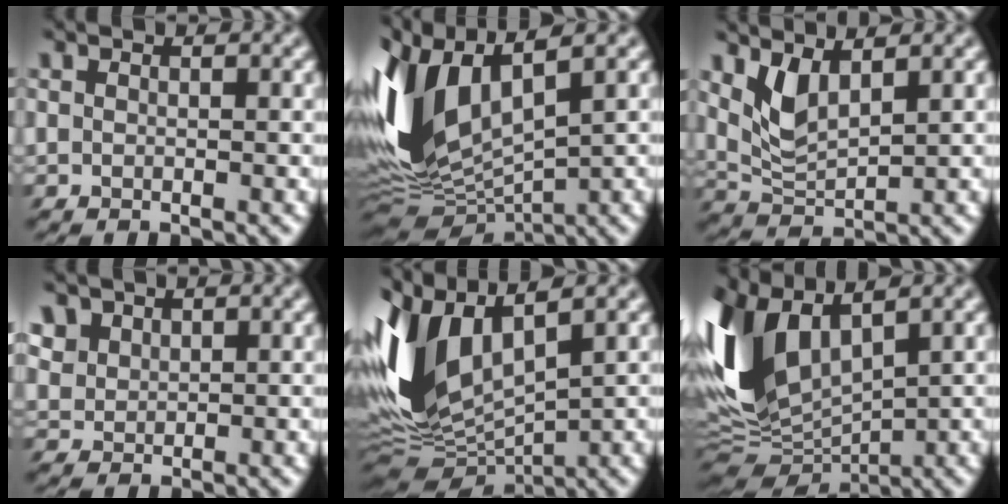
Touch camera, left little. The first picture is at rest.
{"total": 7.5, "force": [0.7, 3.4, 6.7], "torque": [-0.149, 0.006, 0.002]}
{"total": 3.0, "force": [1.4, 0.6, 2.6], "torque": [-0.057, -0.005, 0.029]}
{"total": 2.0, "force": [1.1, 1.3, 1.0], "torque": [-0.032, 0.013, 0.014]}
{"total": 6.8, "force": [0.3, 3.1, 6.1], "torque": [-0.133, 0.006, -0.005]}
{"total": 7.9, "force": [1.7, 3.3, 6.9], "torque": [-0.156, 0.002, 0.022]}